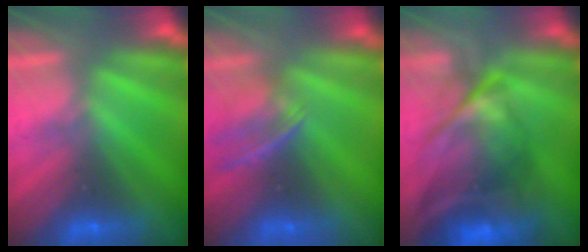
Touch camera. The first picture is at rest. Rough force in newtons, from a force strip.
{"total": 6.9}
{"total": 7.5}